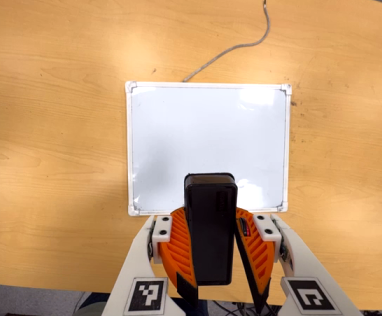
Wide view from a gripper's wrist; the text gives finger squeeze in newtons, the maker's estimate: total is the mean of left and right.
{"total": 11.5, "left": 10.4, "right": 12.5}